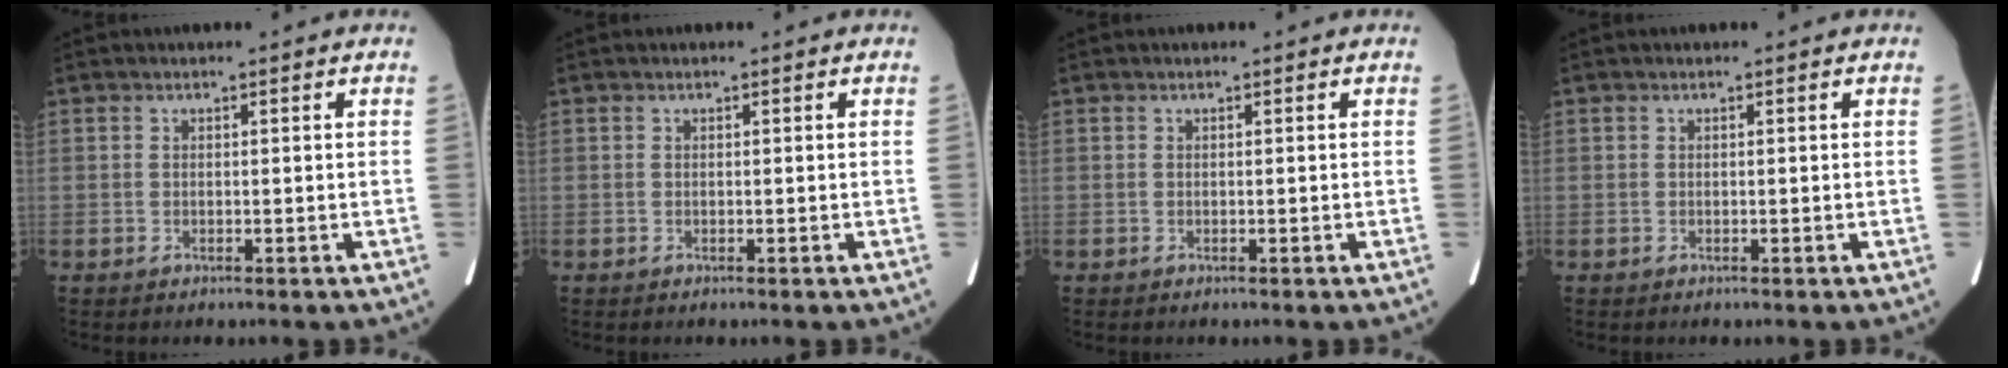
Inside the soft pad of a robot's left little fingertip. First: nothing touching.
{"total": 0.0}
{"total": 0.0}
{"total": 0.0}